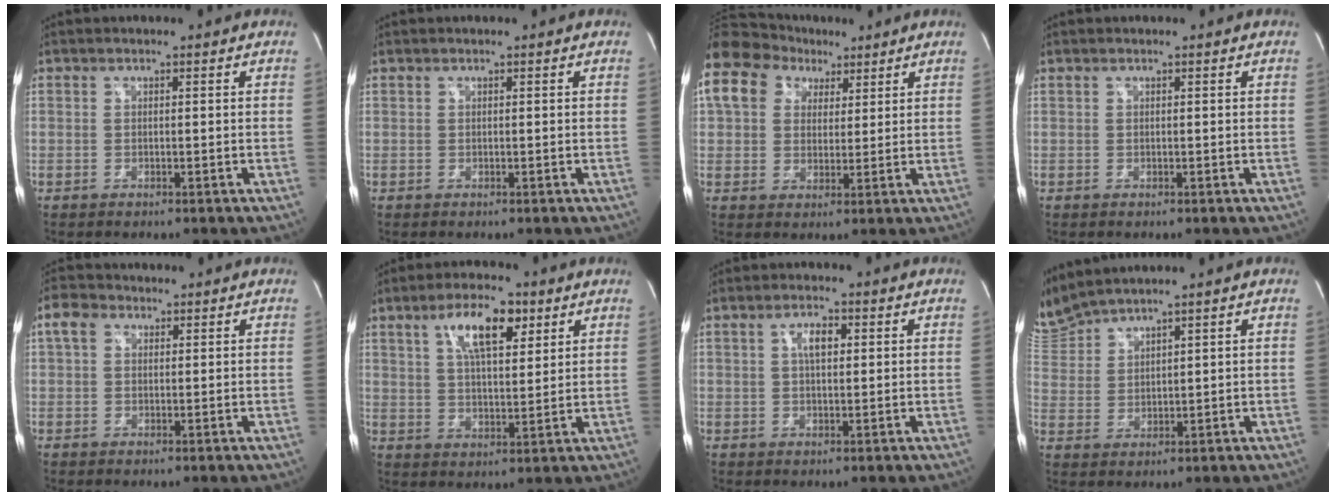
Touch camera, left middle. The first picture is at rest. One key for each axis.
{"total": 0.0}
{"total": 17.3, "fx": 8.5, "fy": 13.0, "fz": 7.7, "tx": -0.215, "ty": 0.080, "tz": 0.158}
{"total": 0.0}
{"total": 3.5, "fx": 1.3, "fy": 2.6, "fz": 2.0, "tx": -0.046, "ty": 0.018, "tz": 0.026}
{"total": 10.0, "fx": 4.8, "fy": 3.3, "fz": 8.1, "tx": -0.147, "ty": 0.011, "tz": 0.084}
{"total": 3.5, "fx": 0.9, "fy": 1.6, "fz": 3.0, "tx": -0.056, "ty": 0.008, "tz": 0.014}
{"total": 7.2, "fx": 7.0, "fy": -0.4, "fz": 1.4, "tx": -0.054, "ty": 0.010, "tz": 0.158}